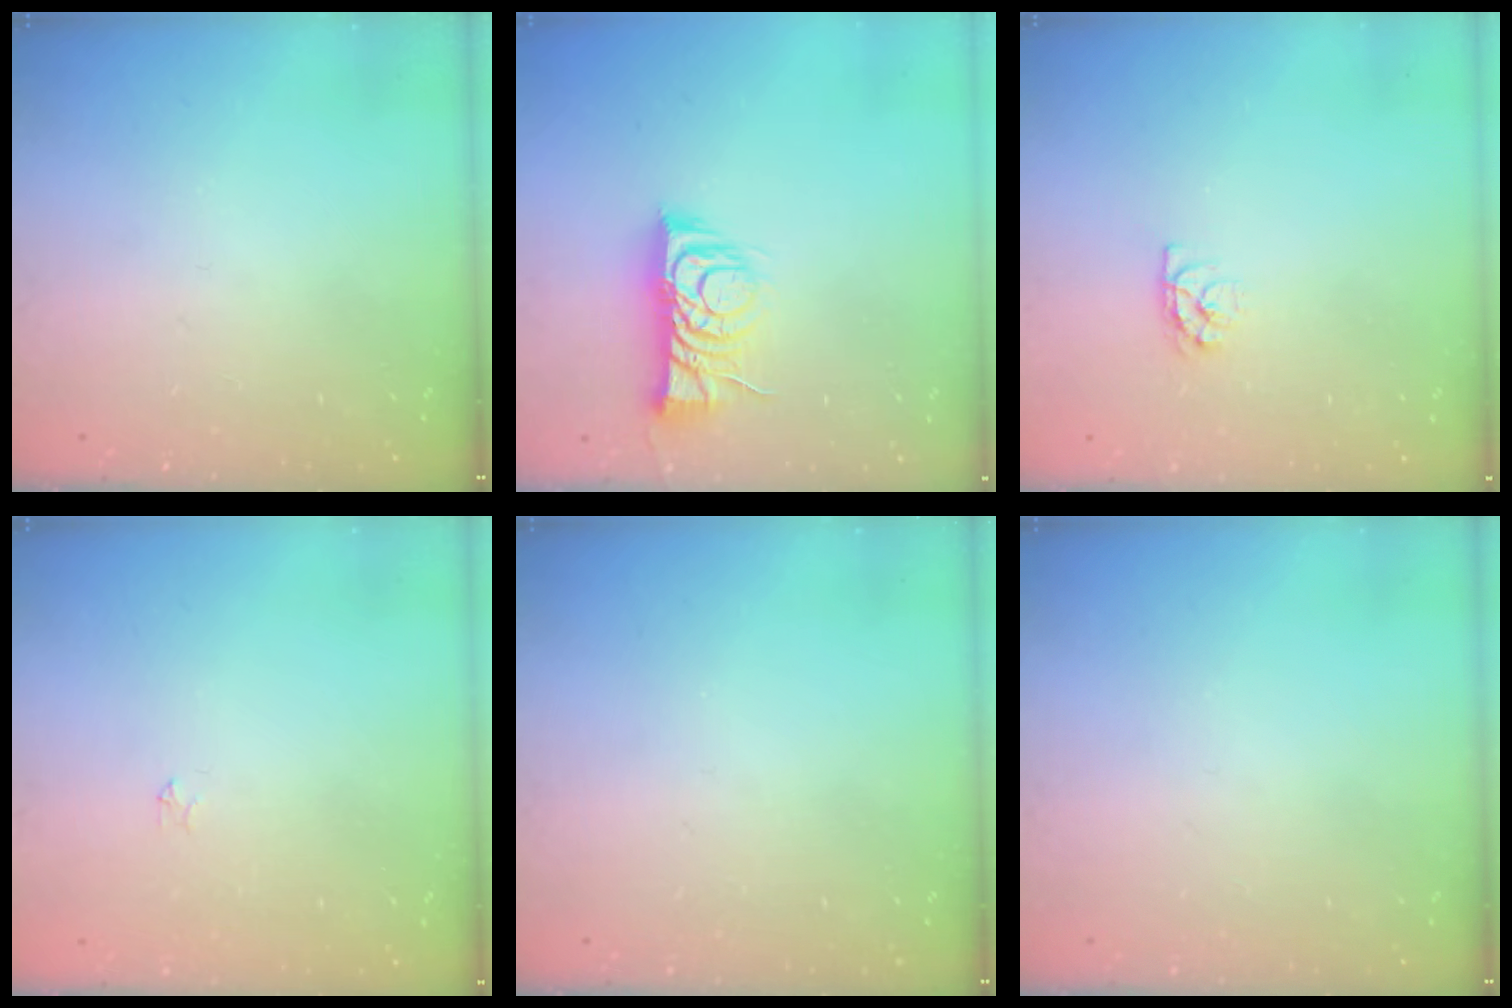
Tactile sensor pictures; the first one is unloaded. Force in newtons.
{"total": 9.2, "press": 9.2, "slide": 0.3}
{"total": 3.9, "press": 3.9, "slide": 0.3}
{"total": 2.2, "press": 2.2, "slide": 0.3}
{"total": 0.0}
{"total": 0.0}